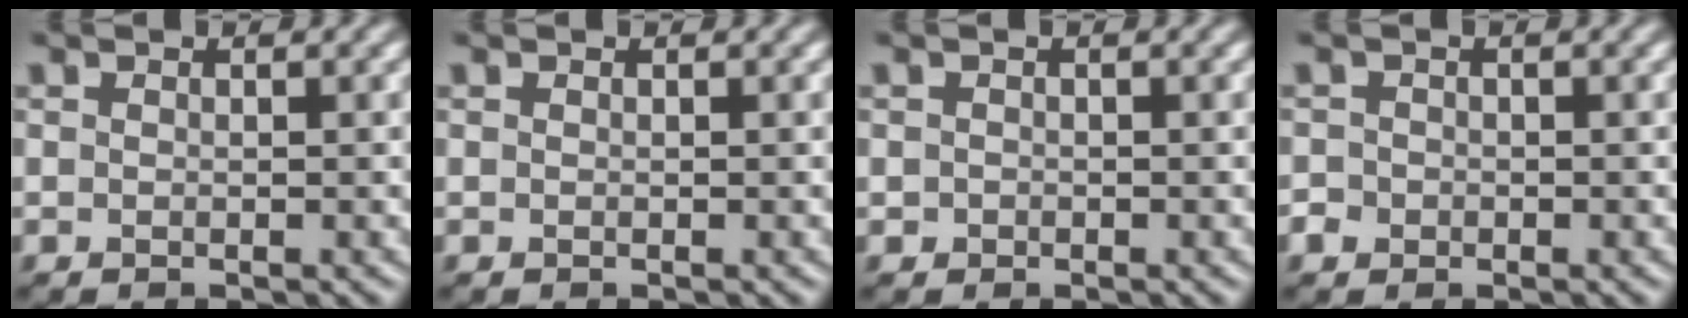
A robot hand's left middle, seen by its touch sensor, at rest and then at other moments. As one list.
[{"total": 0.0}, {"total": 0.6, "force": [-0.2, 0.6, 0.1], "torque": [0.005, -0.003, -0.005]}, {"total": 1.5, "force": [-0.6, 1.4, 0.3], "torque": [0.004, 0.000, -0.011]}]